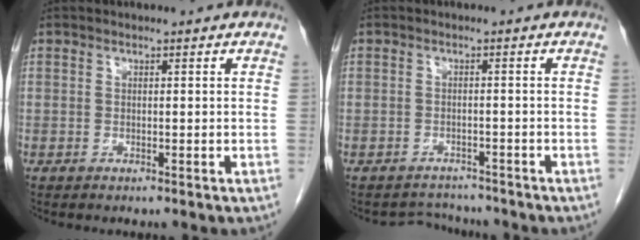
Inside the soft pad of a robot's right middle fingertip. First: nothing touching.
{"total": 3.2, "force": [-2.9, 1.1, -0.9], "torque": [0.010, 0.007, -0.044]}